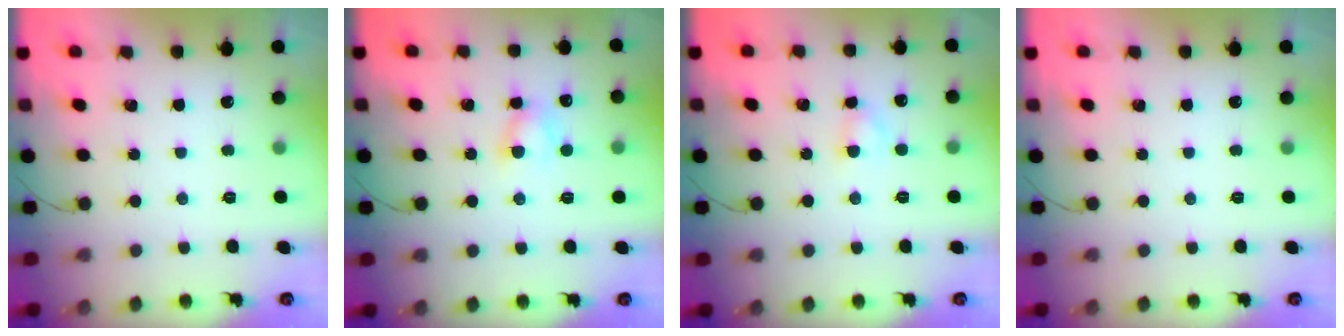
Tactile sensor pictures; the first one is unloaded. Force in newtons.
{"total": 4.8, "press": 4.7, "slide": 1.2}
{"total": 2.5, "press": 2.3, "slide": 1.0}
{"total": 0.0}